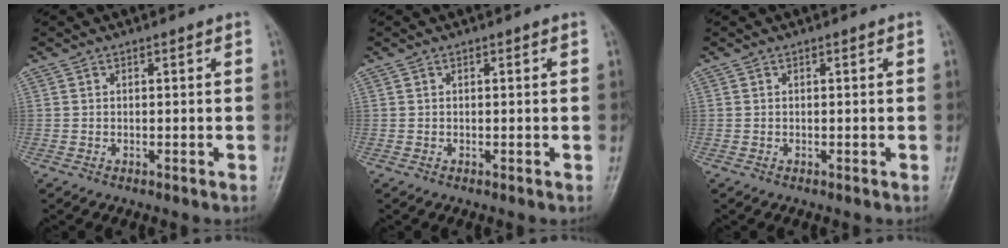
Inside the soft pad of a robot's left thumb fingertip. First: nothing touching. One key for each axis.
{"total": 0.0}
{"total": 0.0}